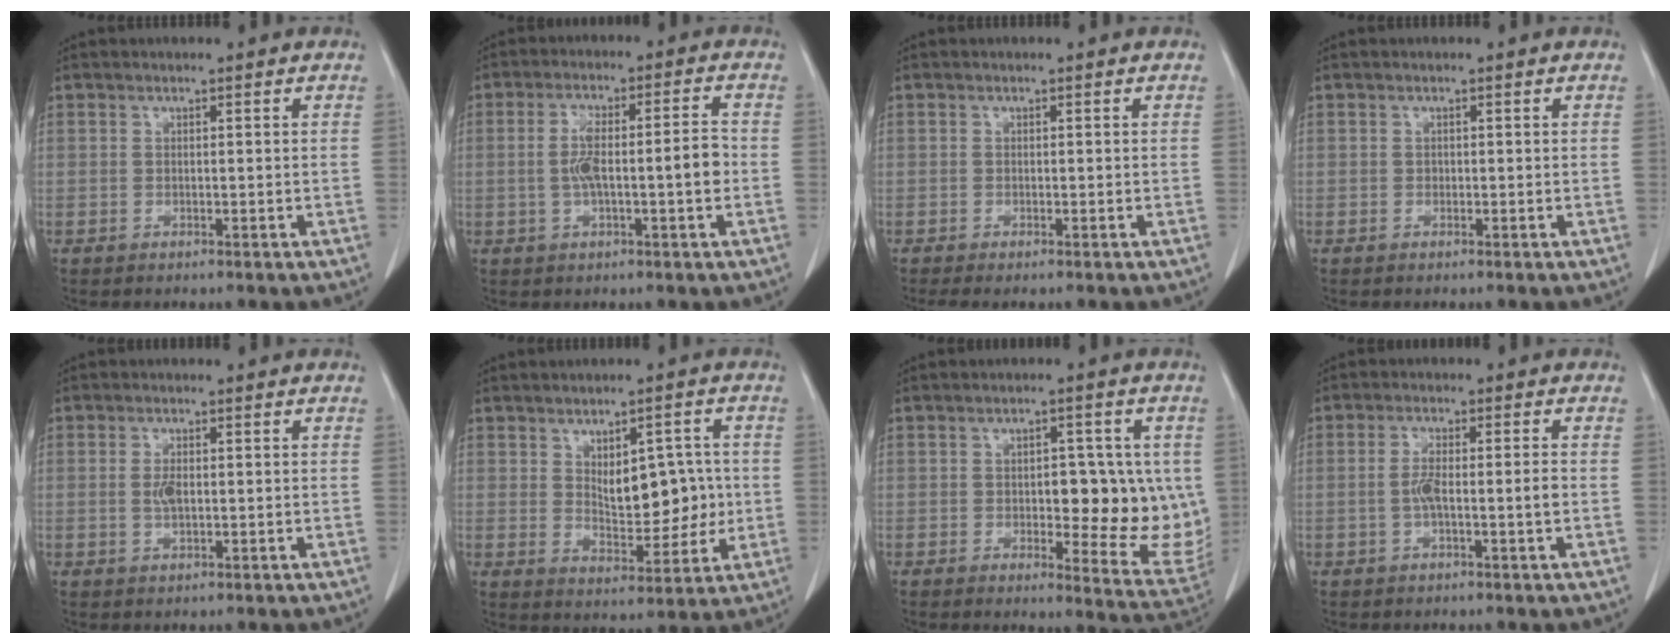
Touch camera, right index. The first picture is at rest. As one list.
[{"total": 7.9, "force": [-0.9, 1.4, 7.7], "torque": [-0.142, 0.020, -0.014]}, {"total": 1.3, "force": [-1.0, 0.1, 0.8], "torque": [-0.016, -0.005, -0.018]}, {"total": 0.0}, {"total": 2.4, "force": [-0.1, 0.9, 2.2], "torque": [-0.047, 0.000, 0.000]}, {"total": 9.9, "force": [0.5, 4.4, 8.8], "torque": [-0.129, 0.011, 0.022]}, {"total": 13.0, "force": [-0.2, 5.2, 11.9], "torque": [-0.139, -0.001, 0.006]}, {"total": 4.4, "force": [-0.9, 0.4, 4.3], "torque": [-0.084, 0.007, -0.014]}]